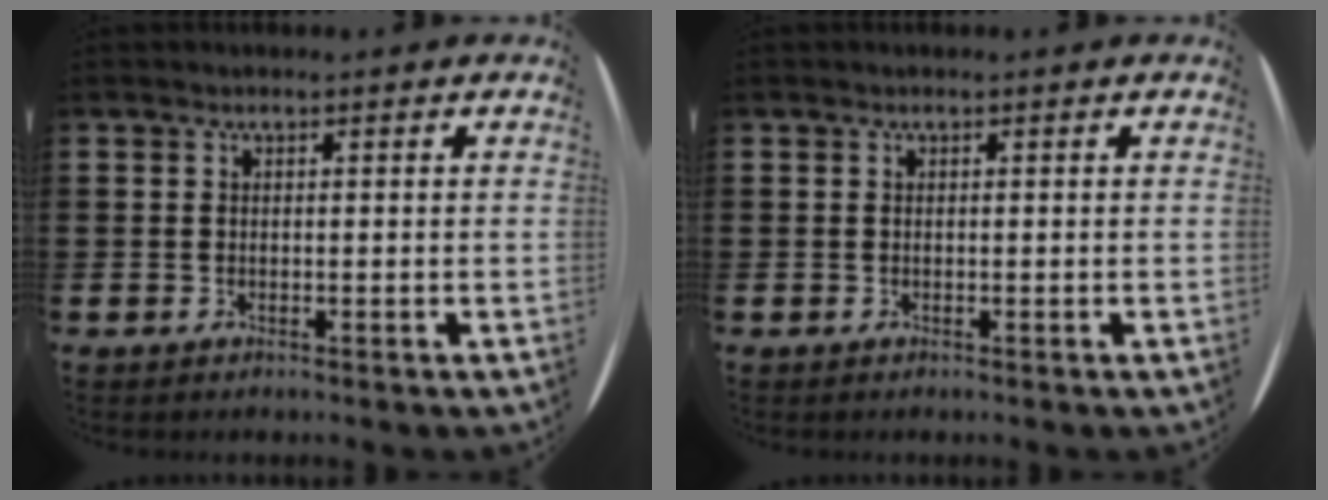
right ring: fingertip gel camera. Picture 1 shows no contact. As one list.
[{"total": 0.0}]